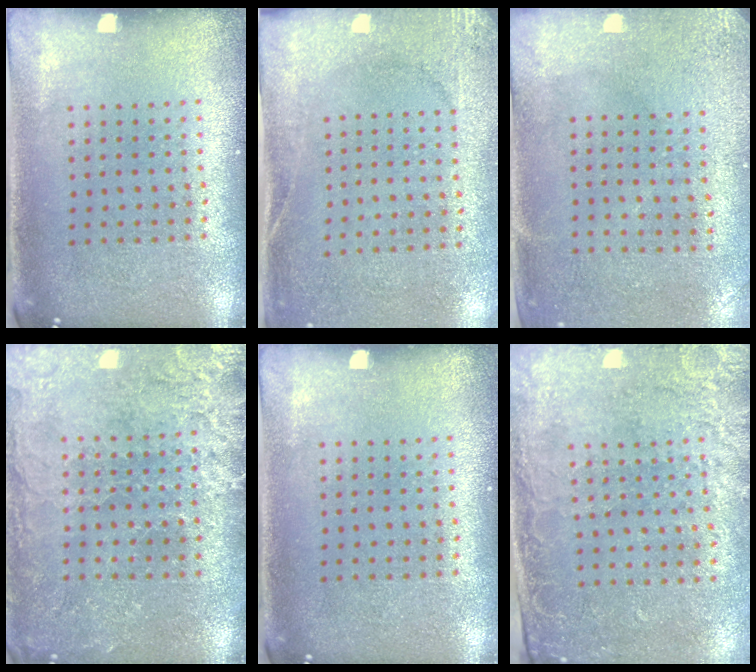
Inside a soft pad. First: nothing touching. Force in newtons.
{"total": 2.7, "press": 2.2, "slide": 1.7}
{"total": 3.0, "press": 2.3, "slide": 1.9}
{"total": 3.7, "press": 3.4, "slide": 1.5}
{"total": 0.0}
{"total": 2.7, "press": 2.2, "slide": 1.5}